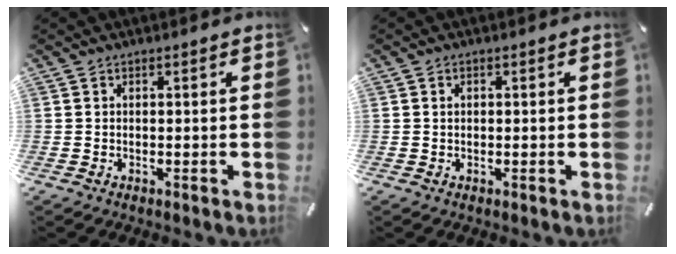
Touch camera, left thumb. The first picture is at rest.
{"total": 0.8, "force": [0.2, 0.6, 0.6], "torque": [-0.012, 0.002, 0.003]}